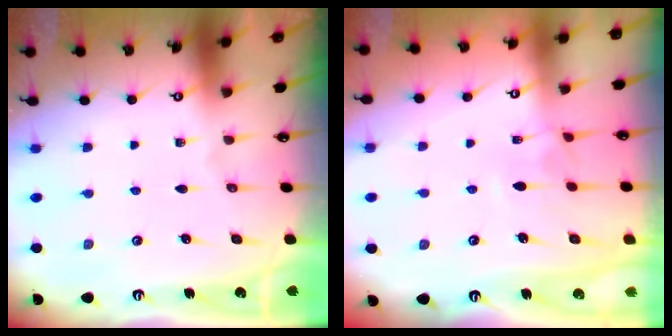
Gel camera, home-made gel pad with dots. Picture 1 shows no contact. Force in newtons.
{"total": 2.0, "press": 2.0, "slide": 0.5}